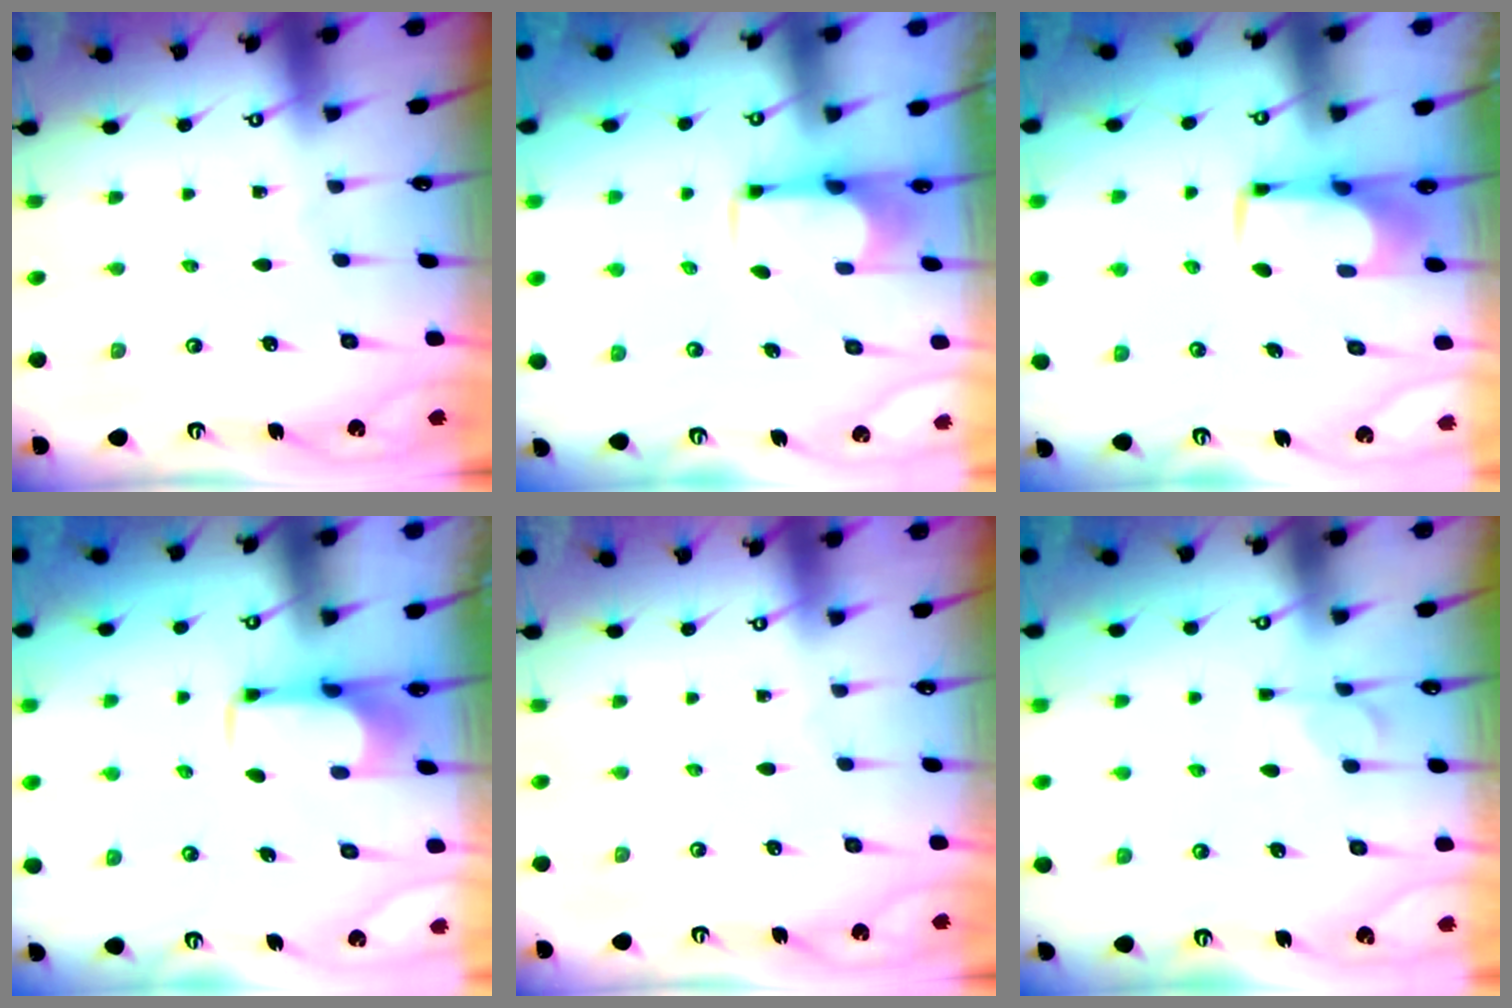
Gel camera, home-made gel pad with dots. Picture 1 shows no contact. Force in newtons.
{"total": 2.4, "press": 2.2, "slide": 1.1}
{"total": 1.6, "press": 1.4, "slide": 0.7}
{"total": 2.0, "press": 1.9, "slide": 0.4}
{"total": 0.0}
{"total": 1.7, "press": 1.5, "slide": 0.9}